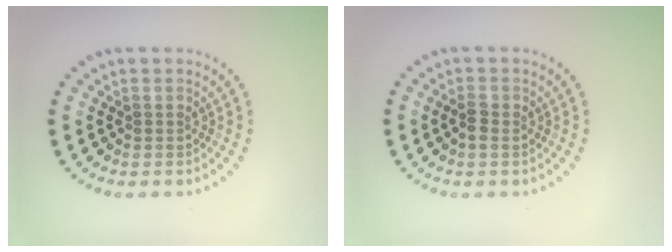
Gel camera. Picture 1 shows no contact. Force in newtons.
{"total": 1.4, "press": 1.4, "slide": 0.1}